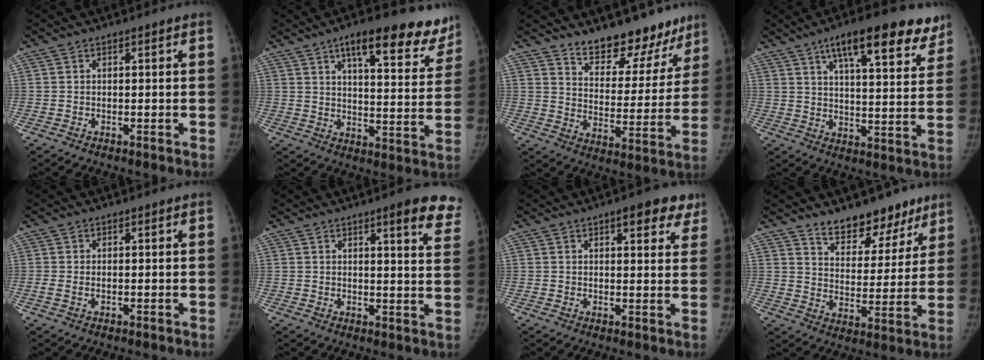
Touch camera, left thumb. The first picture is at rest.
{"total": 18.5, "force": [12.8, 6.4, 11.7], "torque": [-0.104, -0.049, 0.166]}
{"total": 16.1, "force": [13.2, 7.0, 5.9], "torque": [-0.017, -0.100, 0.190]}
{"total": 18.5, "force": [11.6, 5.9, 13.1], "torque": [-0.151, -0.033, 0.170]}
{"total": 1.3, "force": [-0.2, 0.8, 1.0], "torque": [-0.027, 0.003, -0.002]}
{"total": 10.7, "force": [7.5, 2.0, 7.3], "torque": [-0.060, -0.034, 0.075]}
{"total": 8.1, "force": [5.2, 3.2, 5.4], "torque": [-0.034, -0.021, 0.063]}
{"total": 12.8, "force": [9.9, 6.2, 5.3], "torque": [-0.025, -0.067, 0.157]}